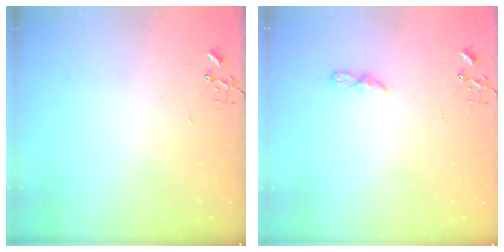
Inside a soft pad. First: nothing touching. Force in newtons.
{"total": 5.5, "press": 5.4, "slide": 0.4}